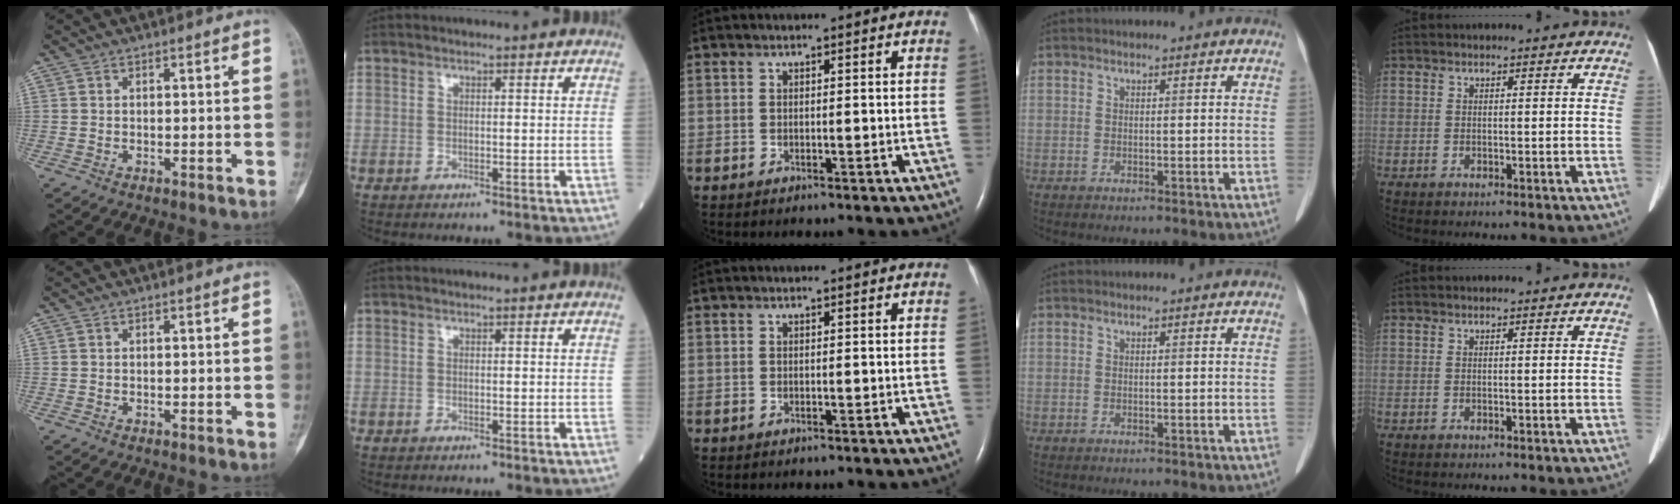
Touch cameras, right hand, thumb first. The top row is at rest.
{}